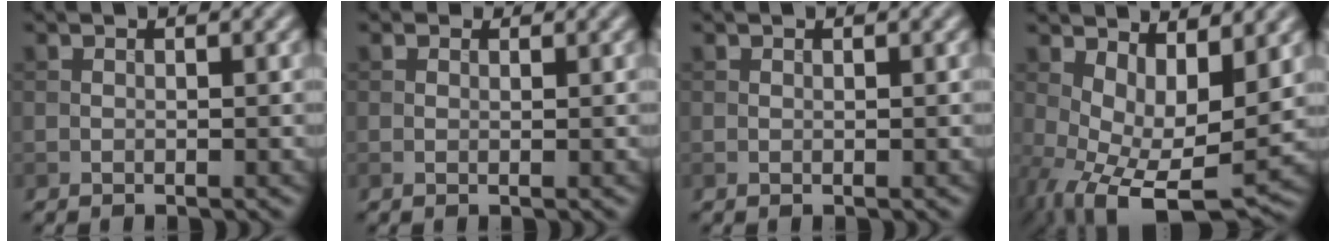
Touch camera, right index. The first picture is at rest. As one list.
[{"total": 0.6, "force": [0.4, 0.4, 0.2], "torque": [-0.003, -0.003, 0.002]}, {"total": 0.0}, {"total": 8.7, "force": [0.2, 4.4, 7.5], "torque": [-0.134, -0.024, 0.014]}]